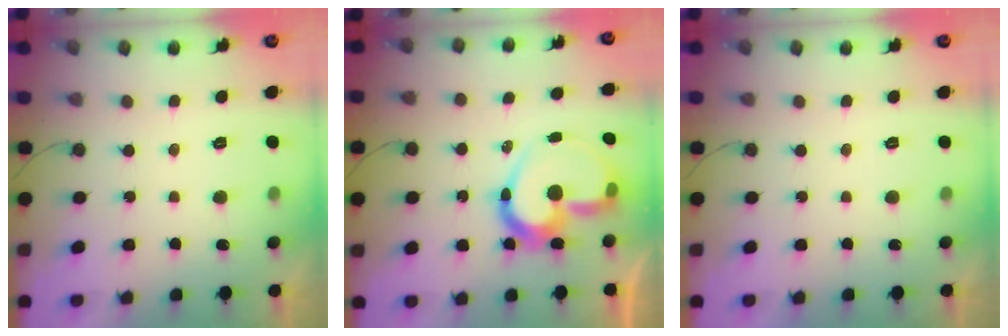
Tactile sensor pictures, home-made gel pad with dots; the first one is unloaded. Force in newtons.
{"total": 15.9, "press": 15.7, "slide": 2.1}
{"total": 1.8, "press": 1.8, "slide": 0.1}